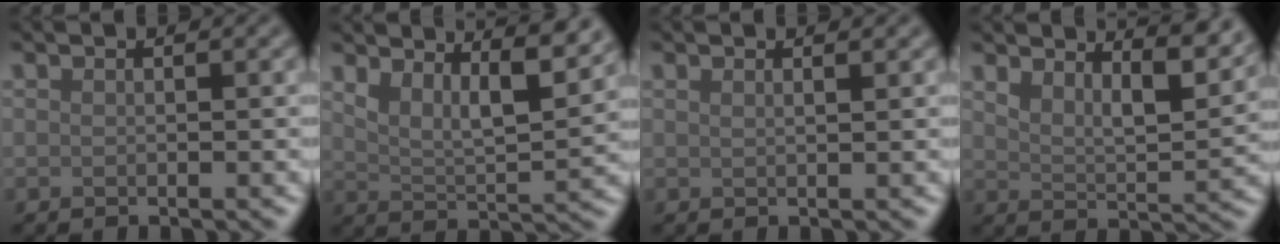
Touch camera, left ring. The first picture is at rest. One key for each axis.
{"total": 6.2, "fx": 4.2, "fy": 1.7, "fz": 4.3, "tx": -0.080, "ty": 0.000, "tz": 0.072}
{"total": 1.5, "fx": 1.1, "fy": 0.6, "fz": 0.9, "tx": -0.008, "ty": 0.002, "tz": 0.004}
{"total": 6.3, "fx": 4.7, "fy": 1.9, "fz": 3.9, "tx": -0.057, "ty": 0.002, "tz": 0.061}